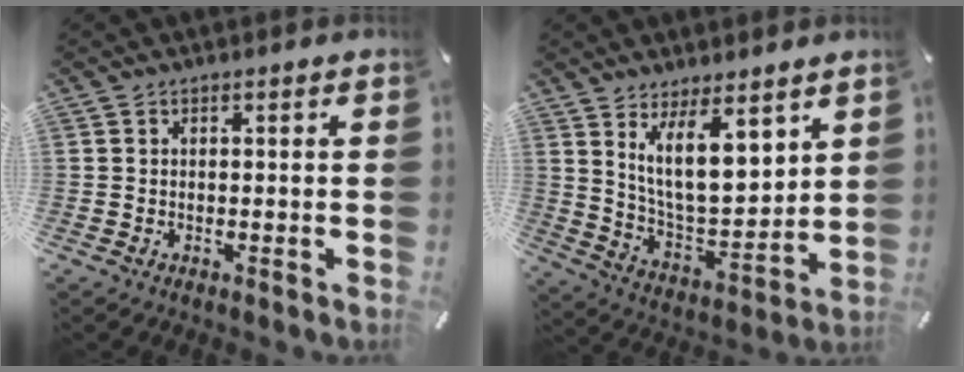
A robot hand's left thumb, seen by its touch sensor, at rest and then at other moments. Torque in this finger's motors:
{"motor_torque": [1.01, 0.09, 0.39, -0.37, 0.23]}